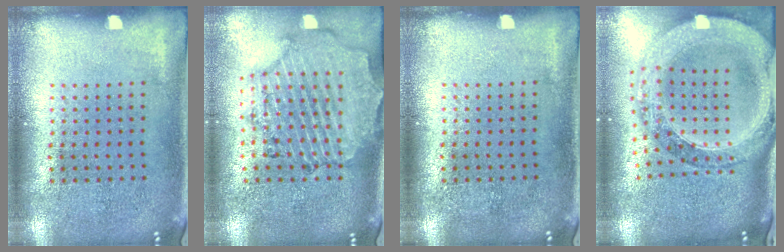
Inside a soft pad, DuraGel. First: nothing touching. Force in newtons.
{"total": 1.6, "press": 1.6, "slide": 0.4}
{"total": 0.0}
{"total": 2.6, "press": 2.3, "slide": 1.3}